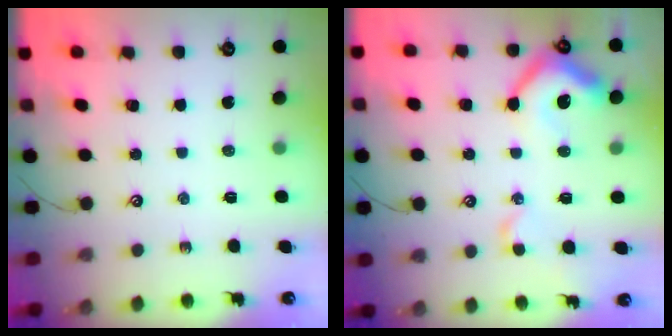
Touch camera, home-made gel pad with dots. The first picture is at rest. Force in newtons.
{"total": 9.2, "press": 9.2, "slide": 0.9}